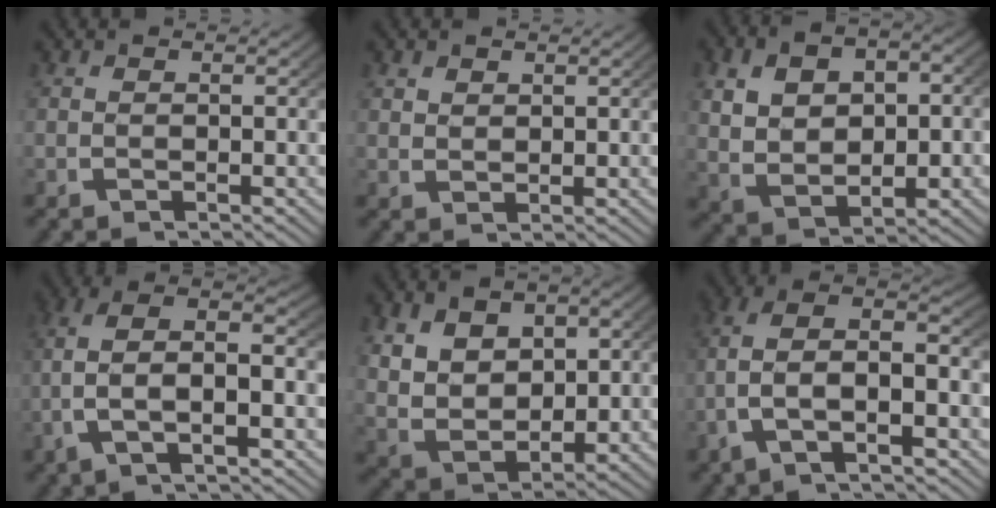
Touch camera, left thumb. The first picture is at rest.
{"total": 1.5, "force": [1.2, 0.7, 0.3], "torque": [-0.002, -0.003, 0.030]}
{"total": 8.8, "force": [-0.1, 6.4, 6.1], "torque": [-0.126, -0.033, 0.017]}
{"total": 9.5, "force": [-0.2, 5.5, 7.7], "torque": [-0.167, -0.015, -0.005]}
{"total": 10.2, "force": [-0.5, 7.6, 6.7], "torque": [-0.152, -0.049, 0.013]}
{"total": 10.4, "force": [-0.3, 6.7, 8.0], "torque": [-0.166, -0.018, -0.011]}